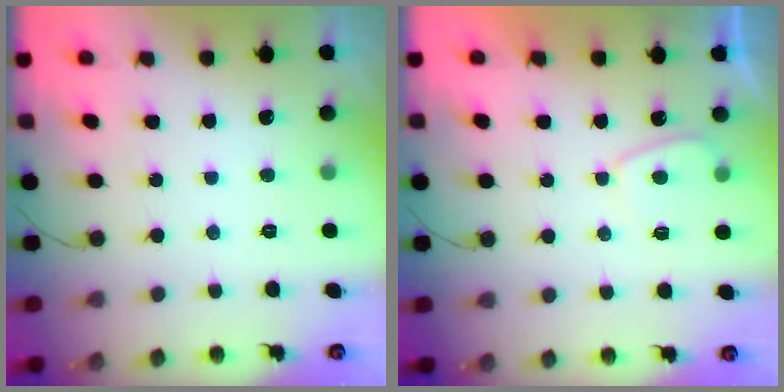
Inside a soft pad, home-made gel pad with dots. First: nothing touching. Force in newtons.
{"total": 3.3, "press": 3.2, "slide": 0.7}